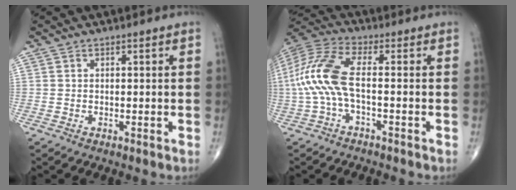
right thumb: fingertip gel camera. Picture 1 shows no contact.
{"total": 11.7, "force": [-1.2, 4.1, 10.9], "torque": [-0.264, 0.034, -0.030]}